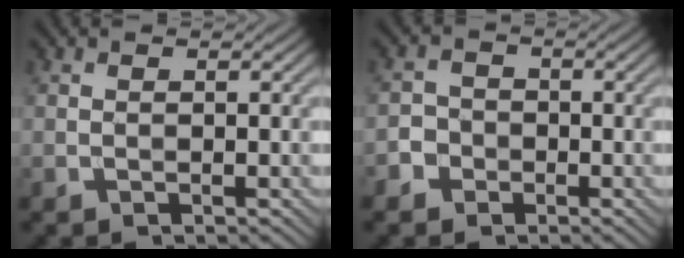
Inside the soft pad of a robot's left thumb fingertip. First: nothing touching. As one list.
[{"total": 2.9, "force": [-1.4, 2.5, 0.5], "torque": [0.001, 0.003, -0.038]}]